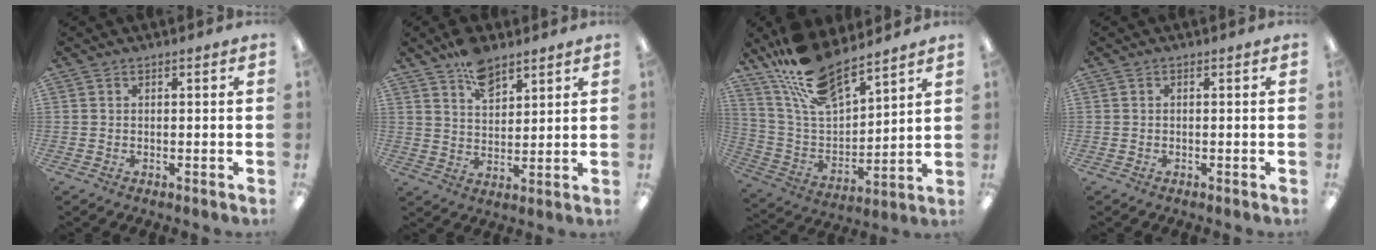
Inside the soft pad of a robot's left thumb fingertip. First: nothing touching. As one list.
[{"total": 8.4, "force": [6.2, 4.2, 3.9], "torque": [-0.063, -0.031, 0.110]}, {"total": 16.5, "force": [14.1, 4.9, 7.1], "torque": [-0.162, -0.087, 0.257]}, {"total": 0.0}]